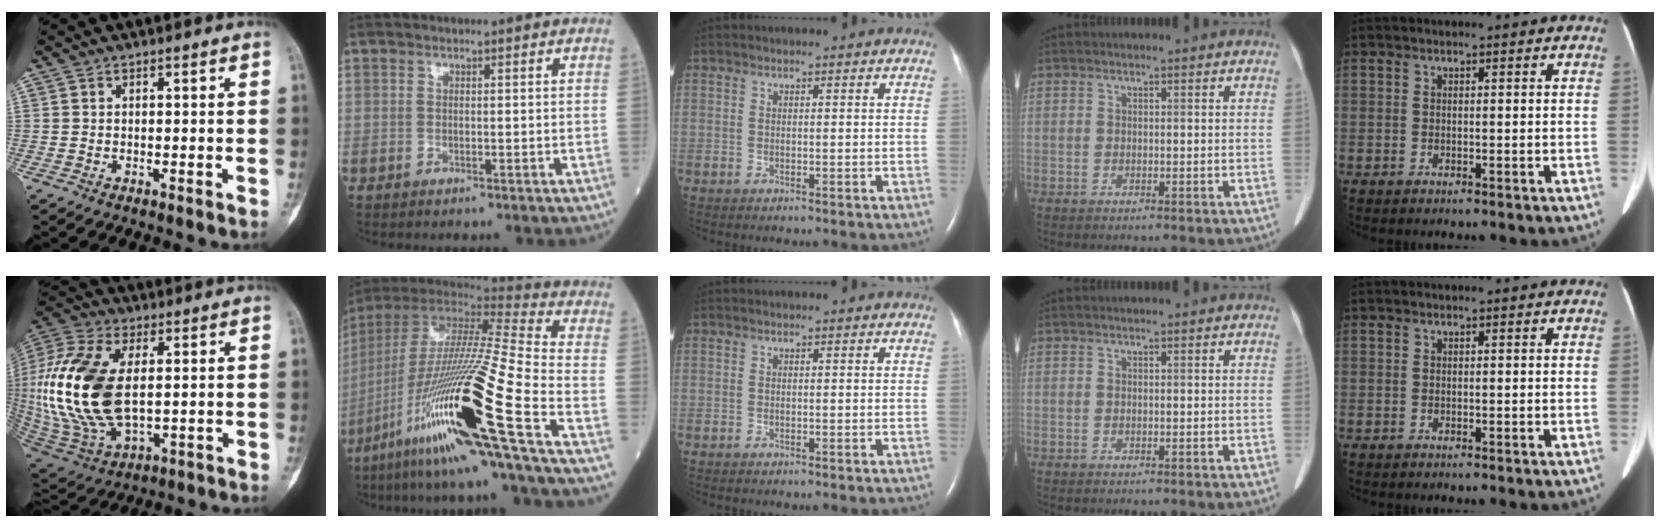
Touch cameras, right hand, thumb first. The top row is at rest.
{"thumb": {"total": 22.5, "force": [1.5, 12.3, 18.8], "torque": [-0.412, -0.010, 0.036]}, "index": {"total": 29.3, "force": [-13.0, -0.1, 26.3], "torque": [-0.510, -0.067, -0.248]}}